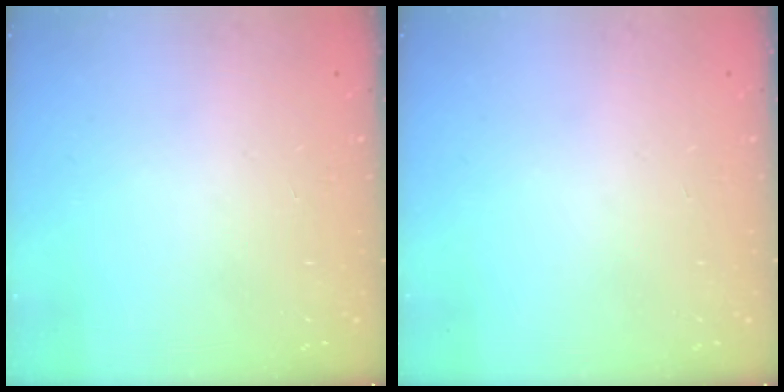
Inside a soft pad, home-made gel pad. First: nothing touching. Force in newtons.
{"total": 0.0}